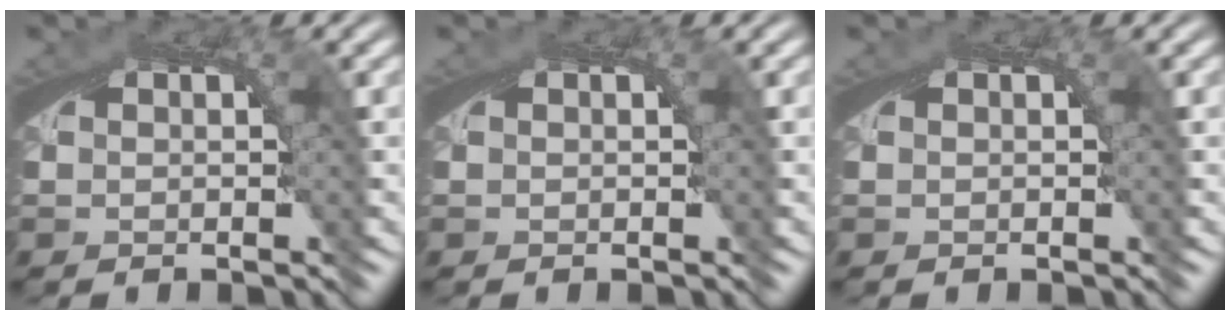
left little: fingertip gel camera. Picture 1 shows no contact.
{"total": 0.0}
{"total": 0.0}